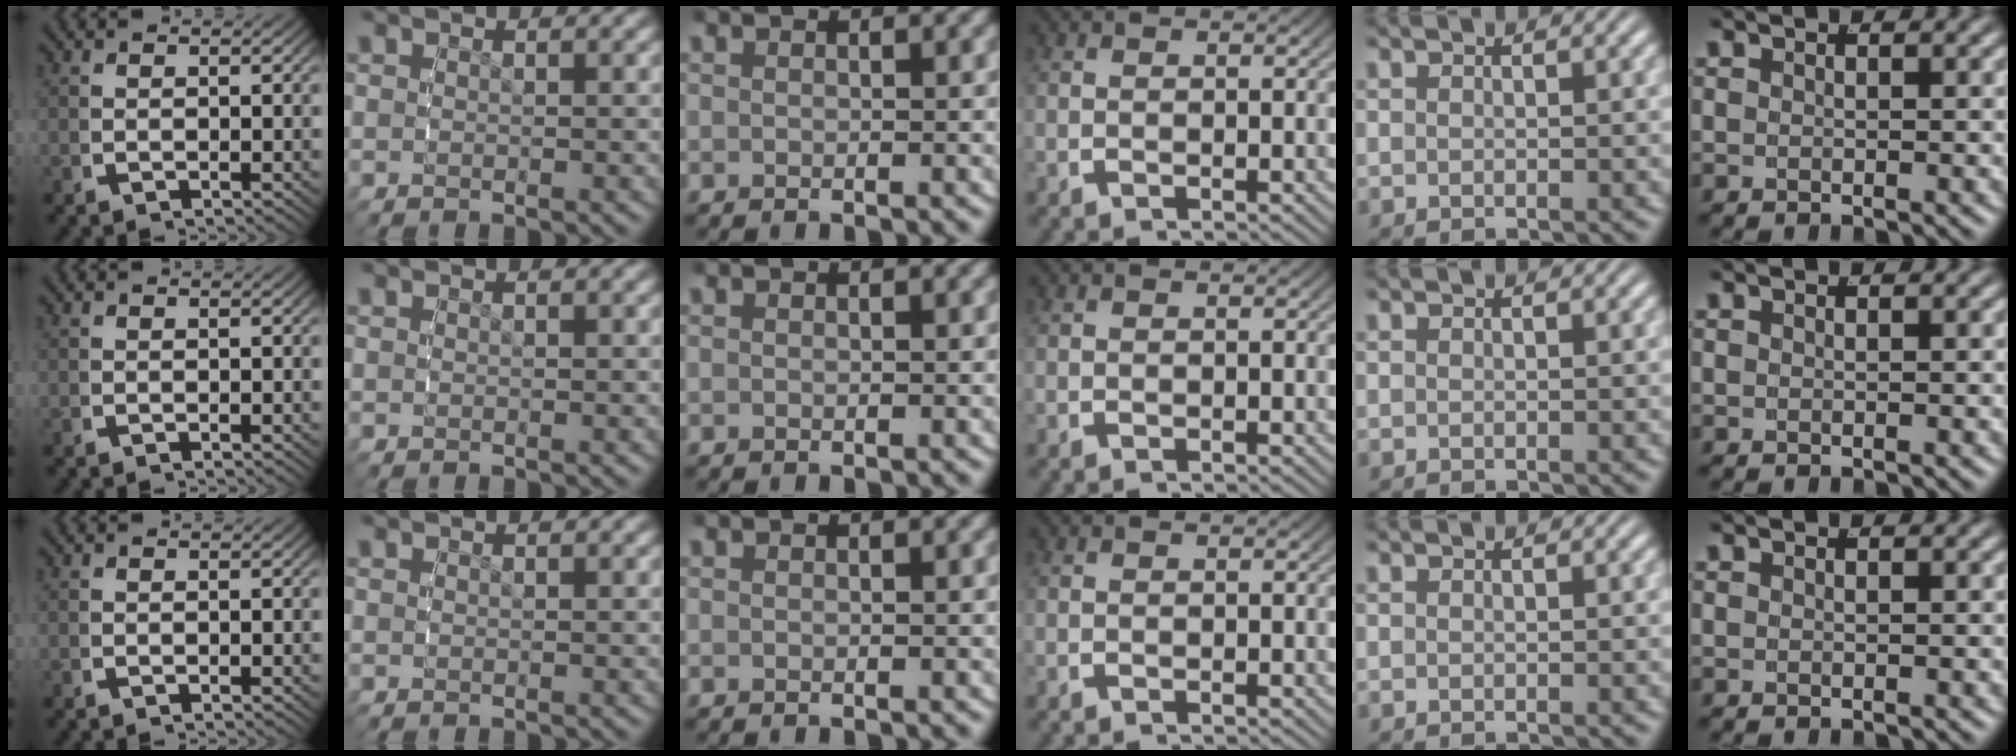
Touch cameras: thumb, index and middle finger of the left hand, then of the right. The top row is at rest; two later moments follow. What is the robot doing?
{"motion": "reach", "object": "hoodie"}